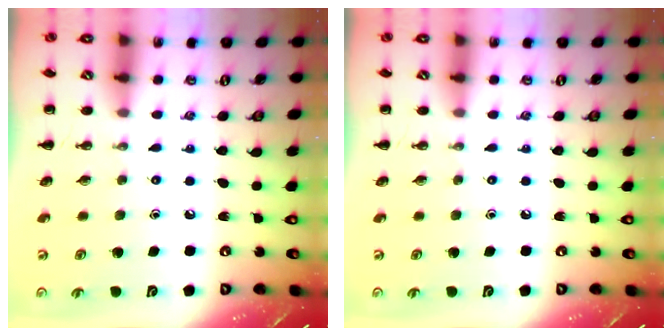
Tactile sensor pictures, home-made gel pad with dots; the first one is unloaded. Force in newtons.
{"total": 0.0}